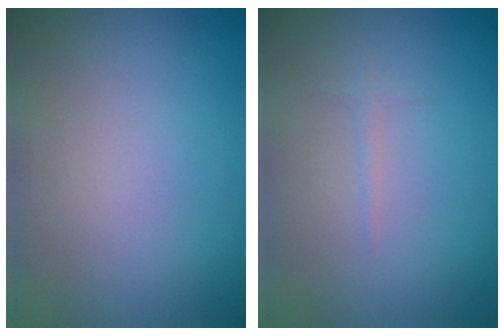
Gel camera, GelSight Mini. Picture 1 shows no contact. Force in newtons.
{"total": 0.6, "press": 0.6, "slide": 0.0}